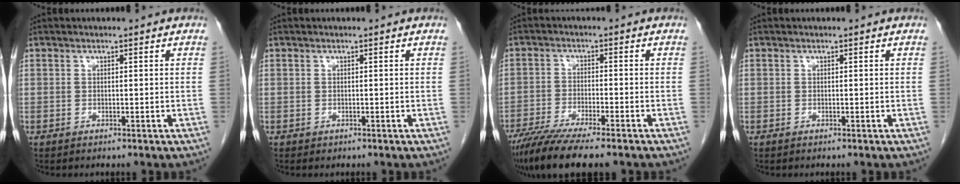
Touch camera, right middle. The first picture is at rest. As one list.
[{"total": 0.0}, {"total": 10.8, "force": [-8.6, 1.0, 6.4], "torque": [-0.105, -0.023, -0.138]}, {"total": 0.0}]